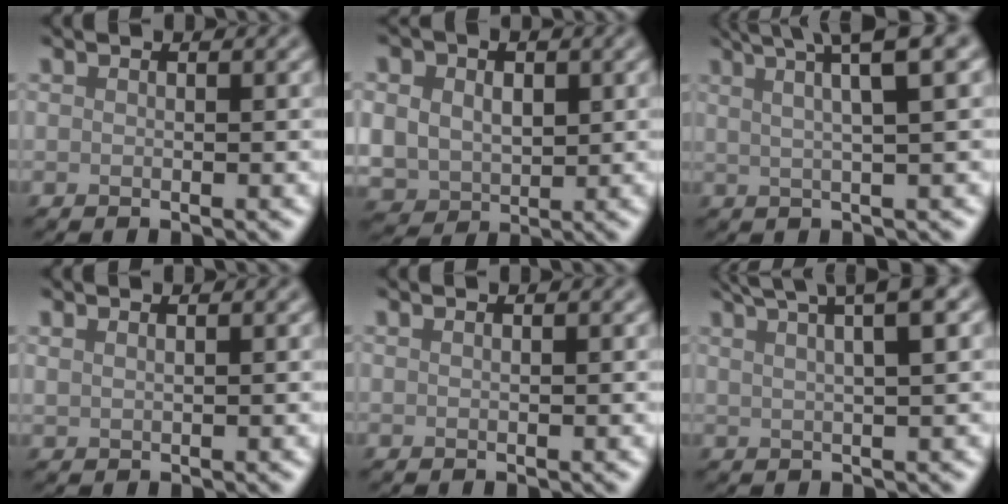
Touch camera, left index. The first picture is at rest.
{"total": 8.3, "force": [1.5, 6.7, 4.6], "torque": [-0.079, 0.017, 0.013]}
{"total": 6.8, "force": [3.6, 1.5, 5.6], "torque": [-0.067, 0.025, 0.039]}
{"total": 1.1, "force": [1.0, 0.3, 0.4], "torque": [-0.009, 0.001, 0.013]}
{"total": 0.8, "force": [0.6, 0.3, 0.5], "torque": [-0.003, 0.001, 0.001]}
{"total": 7.6, "force": [4.9, 2.3, 5.4], "torque": [-0.057, 0.039, 0.040]}